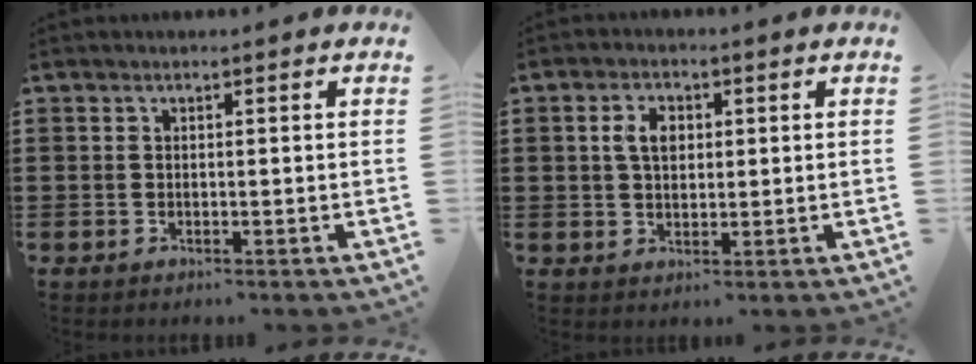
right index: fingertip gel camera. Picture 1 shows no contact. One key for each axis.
{"total": 4.1, "fx": 0.8, "fy": 2.5, "fz": 3.1, "tx": -0.068, "ty": 0.014, "tz": 0.012}